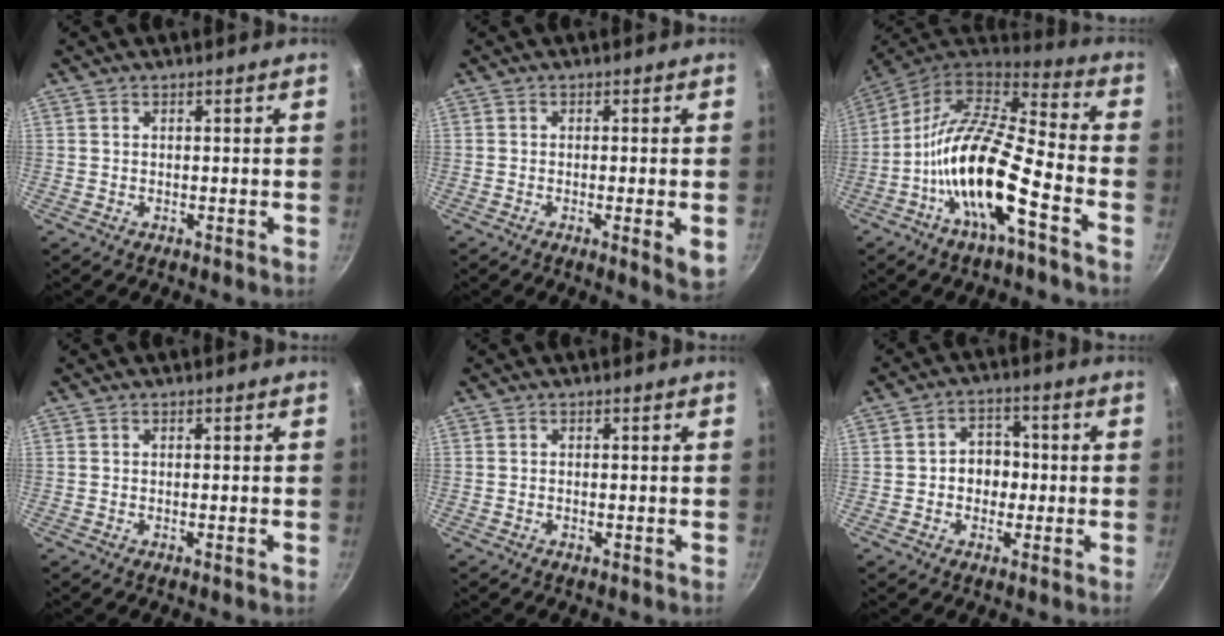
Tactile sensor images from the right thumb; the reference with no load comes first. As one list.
[{"total": 4.8, "force": [-1.0, 0.9, 4.6], "torque": [-0.062, -0.009, -0.013]}, {"total": 19.2, "force": [-7.0, 6.4, 16.8], "torque": [-0.304, 0.051, -0.150]}, {"total": 0.7, "force": [-0.3, 0.0, 0.7], "torque": [-0.017, 0.003, -0.007]}, {"total": 0.7, "force": [-0.3, 0.3, 0.5], "torque": [-0.011, 0.003, -0.007]}, {"total": 6.1, "force": [-0.6, 5.1, 3.3], "torque": [-0.005, 0.015, -0.015]}]